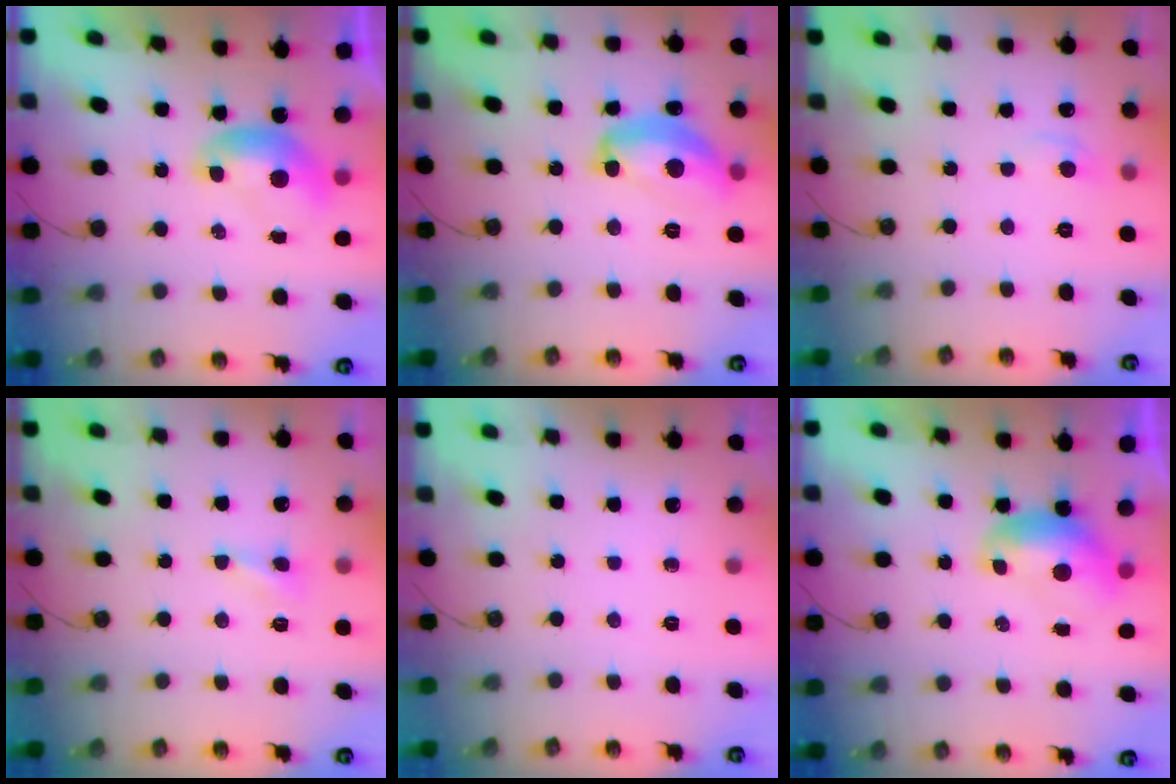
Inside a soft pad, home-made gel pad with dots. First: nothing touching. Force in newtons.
{"total": 10.5, "press": 10.5, "slide": 1.0}
{"total": 0.6, "press": 0.6, "slide": 0.2}
{"total": 0.6, "press": 0.5, "slide": 0.3}
{"total": 0.0}
{"total": 0.5, "press": 0.5, "slide": 0.2}